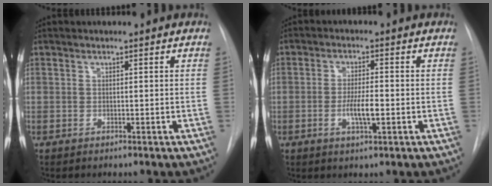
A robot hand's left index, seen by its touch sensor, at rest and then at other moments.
{"total": 4.5, "force": [-1.1, 0.8, 4.3], "torque": [-0.083, -0.004, -0.018]}